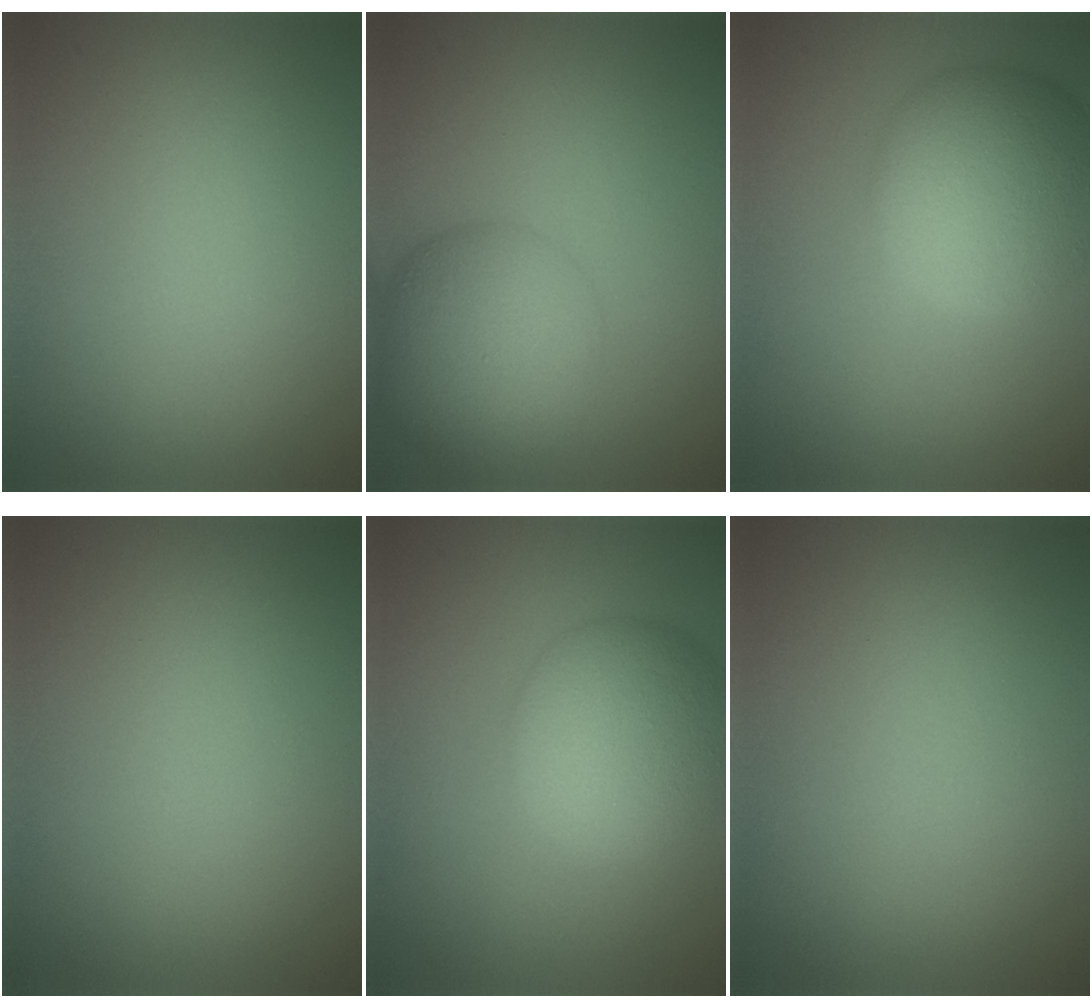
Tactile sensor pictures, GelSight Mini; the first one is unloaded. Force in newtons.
{"total": 7.2, "press": 7.2, "slide": 0.2}
{"total": 8.4, "press": 8.4, "slide": 0.4}
{"total": 0.0}
{"total": 7.8, "press": 7.8, "slide": 0.3}
{"total": 0.0}